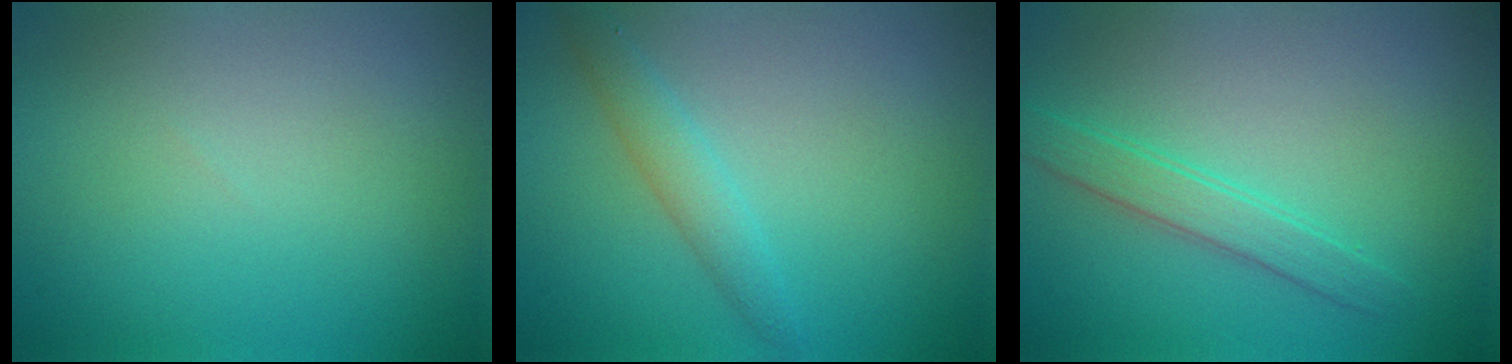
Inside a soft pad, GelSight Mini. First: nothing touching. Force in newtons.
{"total": 2.2, "press": 2.2, "slide": 0.1}
{"total": 2.3, "press": 2.3, "slide": 0.0}